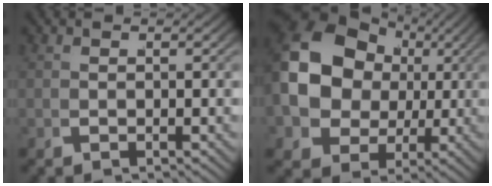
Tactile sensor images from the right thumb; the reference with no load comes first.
{"total": 13.6, "force": [0.7, 10.8, 8.2], "torque": [-0.193, -0.050, 0.020]}